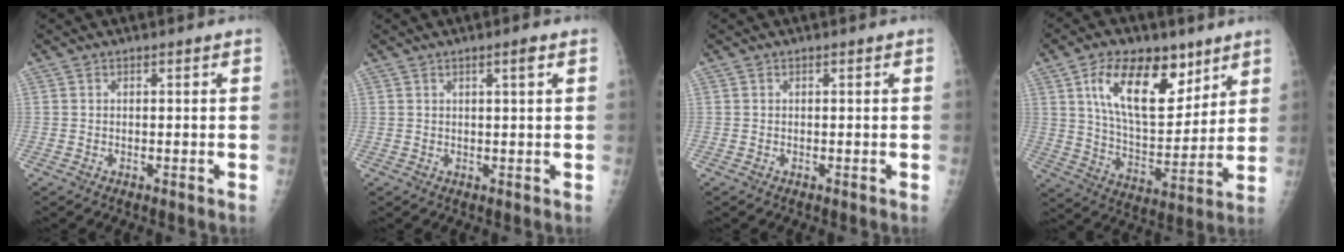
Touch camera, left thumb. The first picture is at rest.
{"total": 1.9, "force": [0.9, 0.1, 1.7], "torque": [-0.029, -0.002, 0.014]}
{"total": 0.0}
{"total": 17.9, "force": [9.0, 9.3, 12.4], "torque": [-0.161, -0.047, 0.163]}